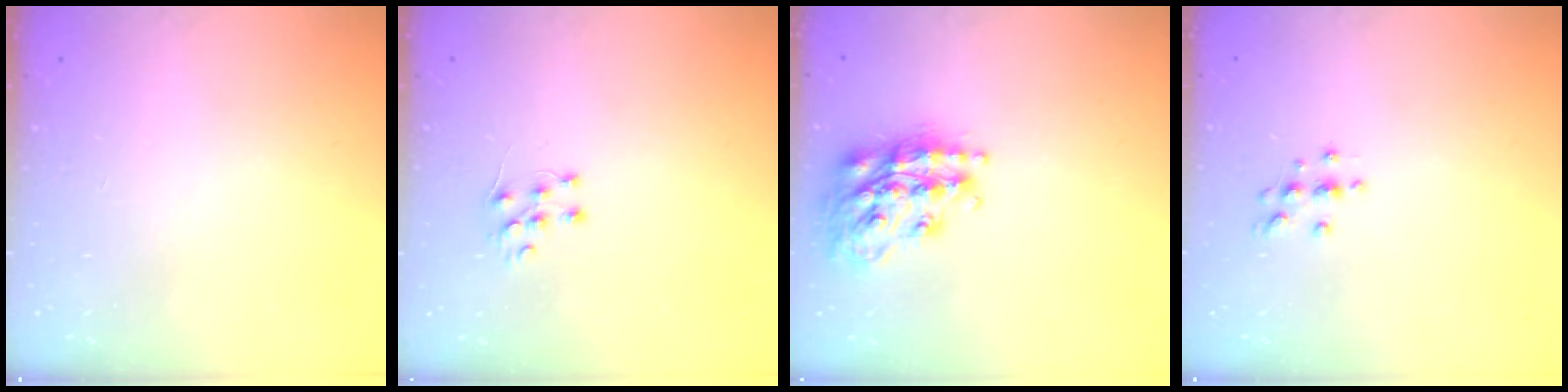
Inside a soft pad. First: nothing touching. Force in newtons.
{"total": 4.7, "press": 4.7, "slide": 0.3}
{"total": 18.0, "press": 17.9, "slide": 1.6}
{"total": 4.0, "press": 3.9, "slide": 0.5}